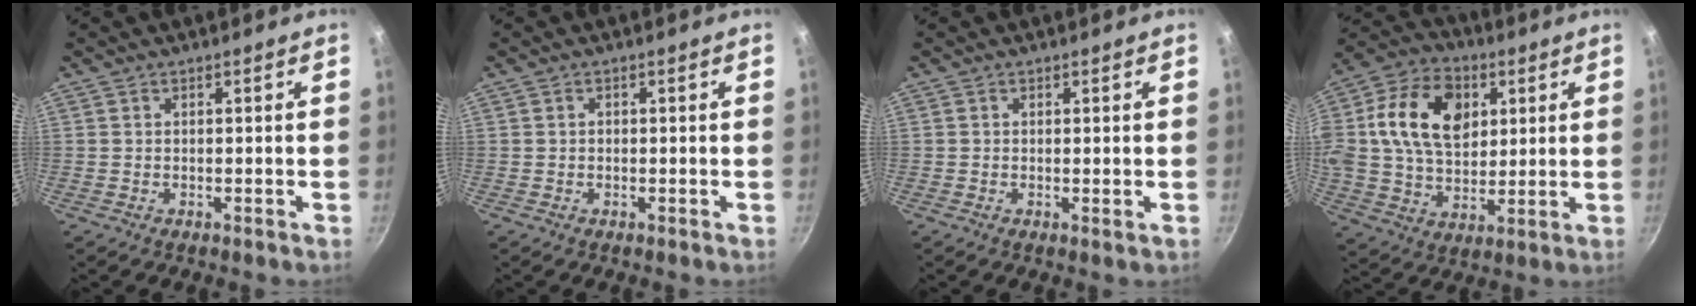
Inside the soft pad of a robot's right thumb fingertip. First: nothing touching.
{"total": 0.6, "force": [0.1, 0.5, 0.3], "torque": [-0.003, 0.004, 0.001]}
{"total": 0.6, "force": [0.1, 0.0, 0.6], "torque": [-0.011, -0.006, -0.001]}
{"total": 20.3, "force": [5.0, 14.2, 13.6], "torque": [-0.225, 0.011, 0.077]}